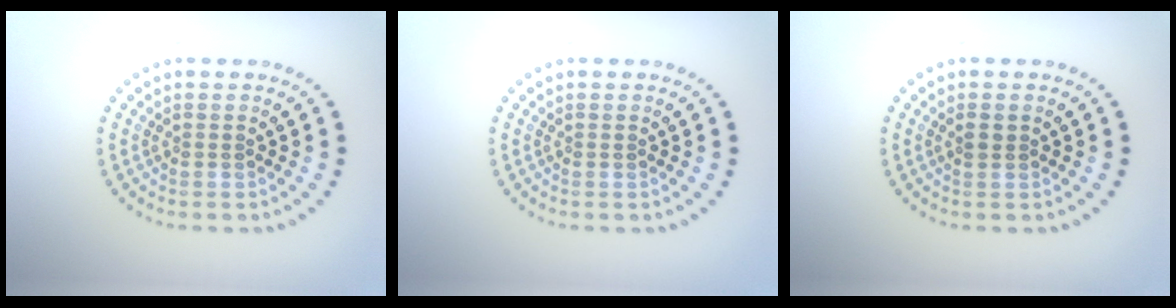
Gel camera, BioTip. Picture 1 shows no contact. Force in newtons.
{"total": 0.0}
{"total": 0.9, "press": 0.9, "slide": 0.4}